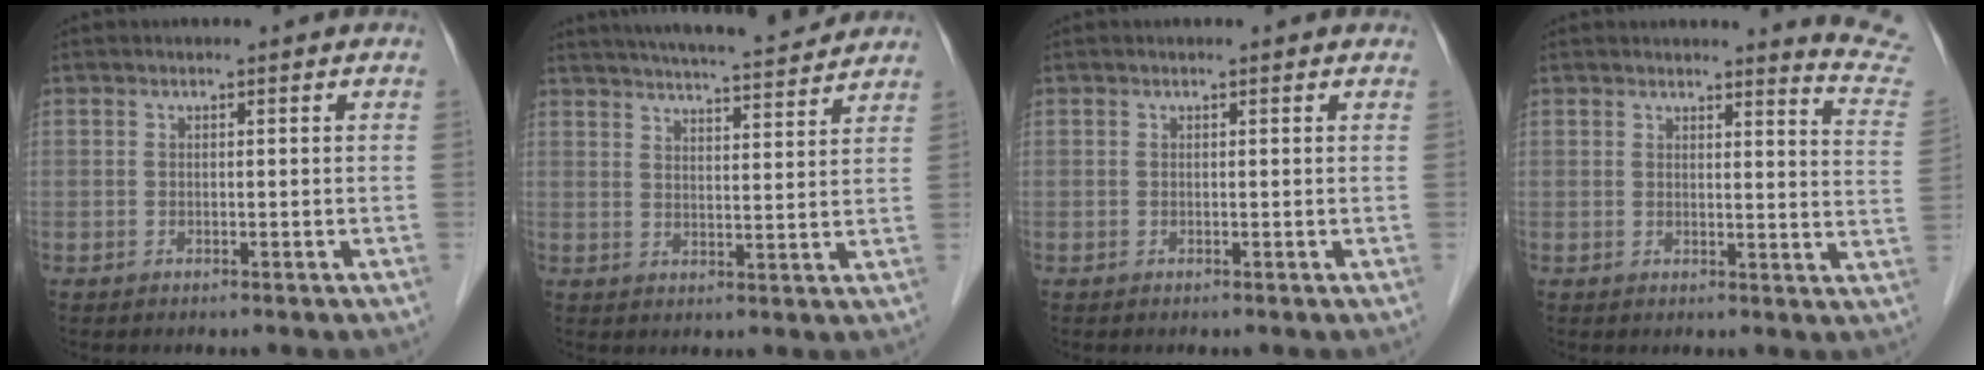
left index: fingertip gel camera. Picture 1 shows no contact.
{"total": 15.1, "force": [13.9, 1.1, 5.8], "torque": [-0.096, 0.012, 0.193]}
{"total": 1.0, "force": [0.9, 0.3, 0.2], "torque": [-0.013, 0.007, 0.006]}
{"total": 8.9, "force": [8.8, -1.1, 0.3], "torque": [-0.001, -0.098, 0.075]}